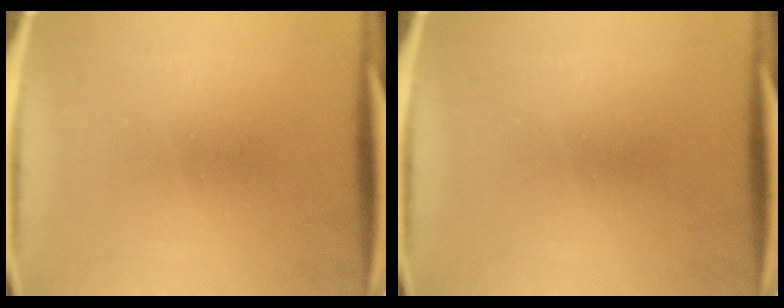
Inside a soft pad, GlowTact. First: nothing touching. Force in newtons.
{"total": 0.0}